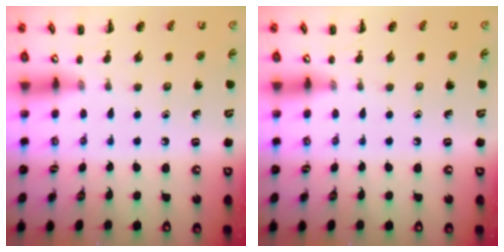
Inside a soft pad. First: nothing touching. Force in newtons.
{"total": 0.0}